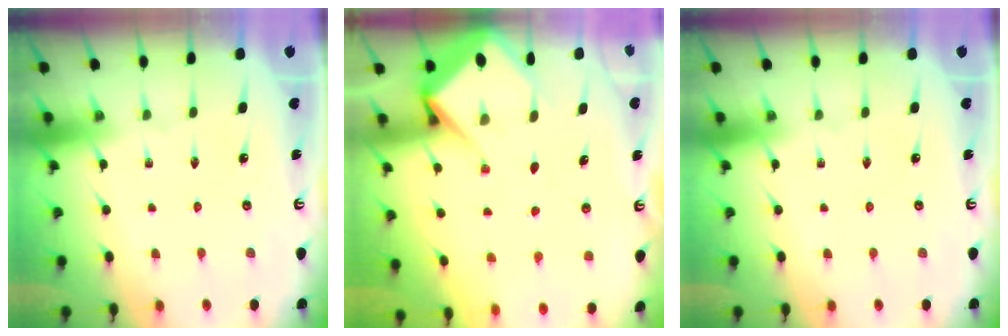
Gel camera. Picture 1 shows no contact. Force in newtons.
{"total": 9.0, "press": 8.9, "slide": 1.2}
{"total": 0.0}